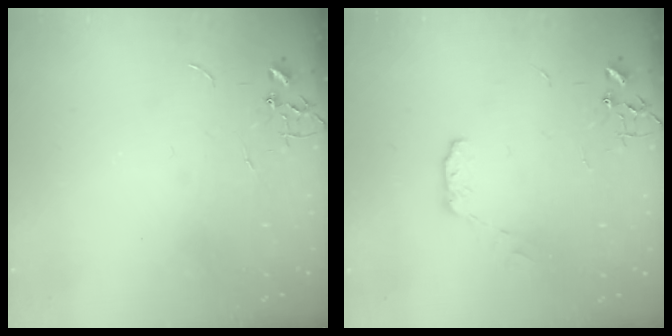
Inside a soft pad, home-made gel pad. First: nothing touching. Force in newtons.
{"total": 5.3, "press": 5.3, "slide": 0.2}